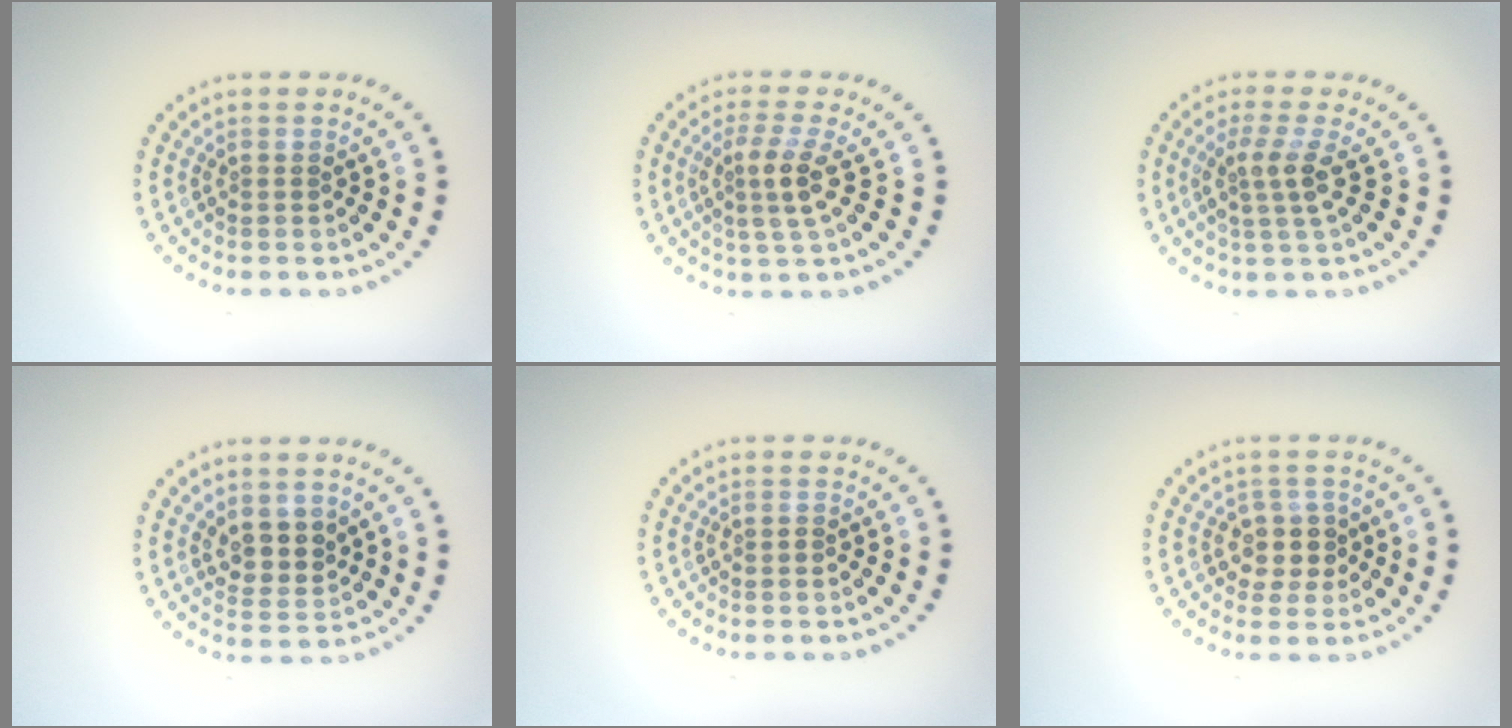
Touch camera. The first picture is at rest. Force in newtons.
{"total": 2.8, "press": 2.4, "slide": 1.5}
{"total": 2.7, "press": 2.0, "slide": 1.8}
{"total": 2.6, "press": 2.3, "slide": 1.2}
{"total": 0.7, "press": 0.7, "slide": 0.1}
{"total": 2.6, "press": 2.2, "slide": 1.3}